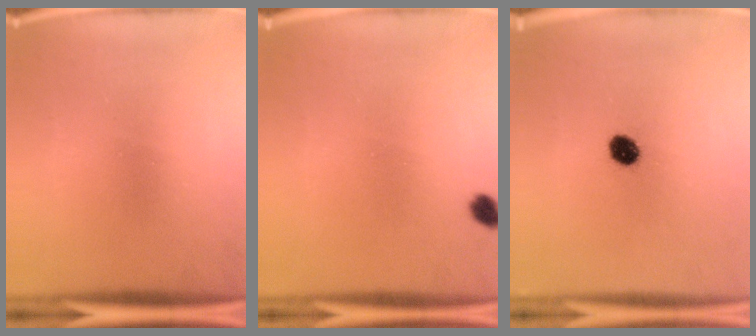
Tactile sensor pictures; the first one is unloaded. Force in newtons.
{"total": 1.9}
{"total": 4.8}